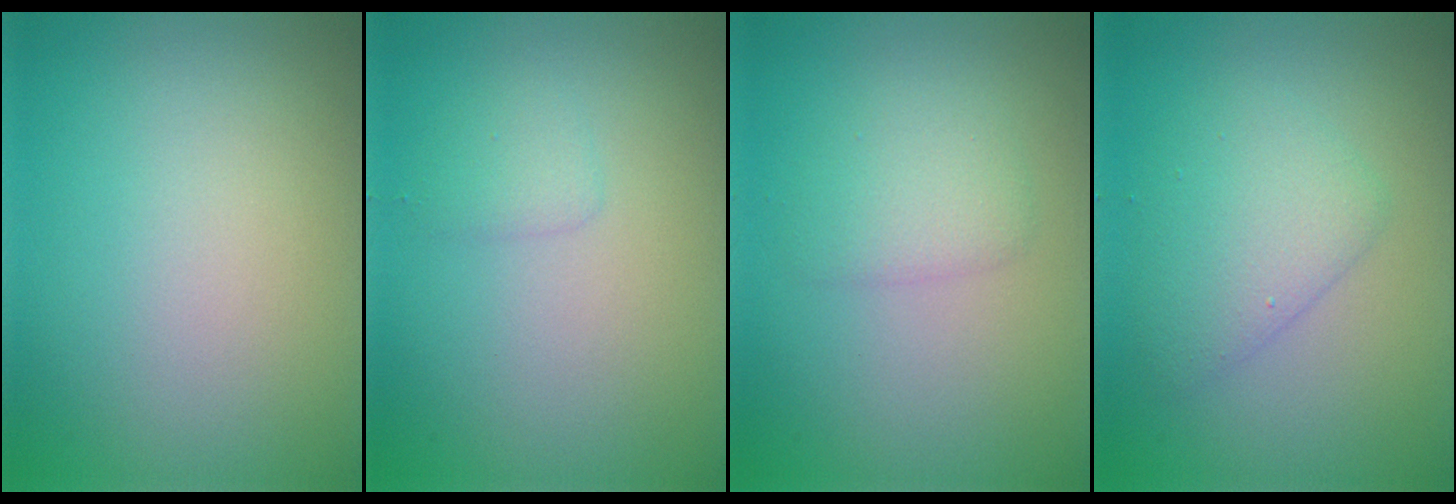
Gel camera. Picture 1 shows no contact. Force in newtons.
{"total": 1.1, "press": 1.1, "slide": 0.1}
{"total": 2.1, "press": 2.1, "slide": 0.1}
{"total": 3.1, "press": 3.1, "slide": 0.1}